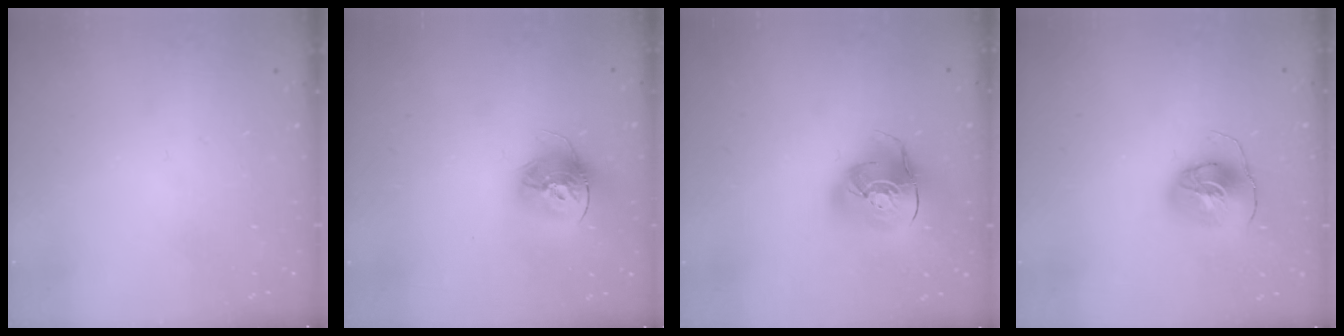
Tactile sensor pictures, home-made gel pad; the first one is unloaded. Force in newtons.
{"total": 15.1, "press": 15.0, "slide": 1.5}
{"total": 13.4, "press": 13.3, "slide": 2.0}
{"total": 9.1, "press": 9.1, "slide": 0.8}